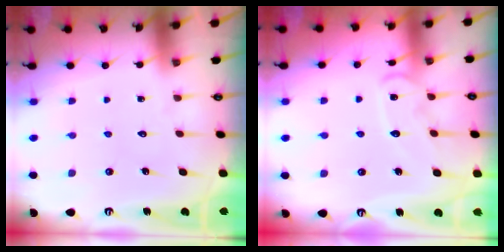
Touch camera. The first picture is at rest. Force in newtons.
{"total": 9.6, "press": 9.6, "slide": 0.7}